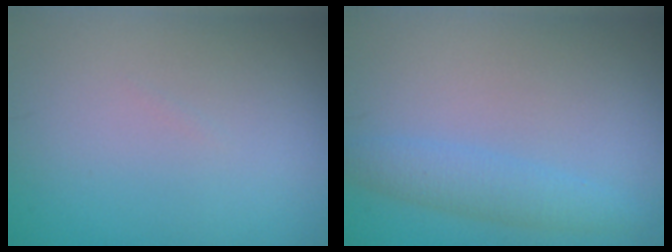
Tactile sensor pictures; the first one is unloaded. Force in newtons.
{"total": 2.6, "press": 2.6, "slide": 0.0}